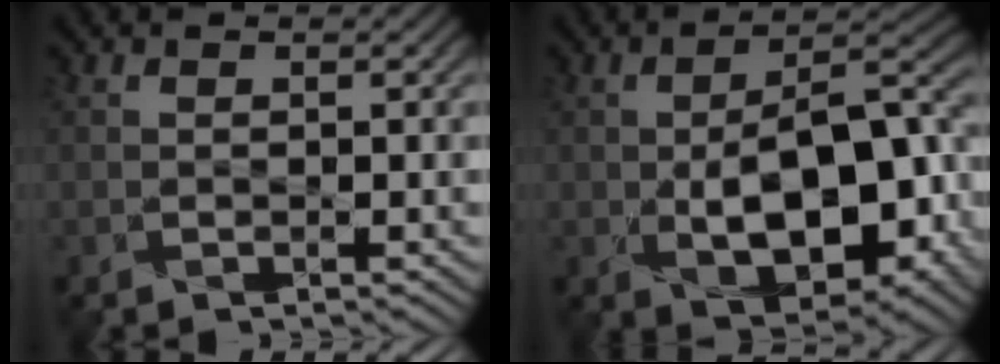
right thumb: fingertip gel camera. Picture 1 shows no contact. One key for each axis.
{"total": 12.6, "fx": -3.1, "fy": 6.6, "fz": 10.3, "tx": -0.152, "ty": -0.014, "tz": -0.043}